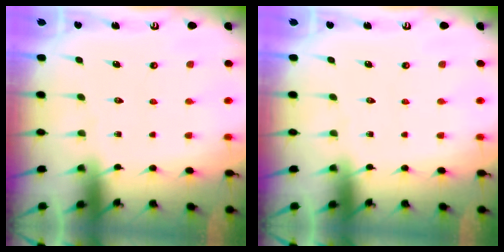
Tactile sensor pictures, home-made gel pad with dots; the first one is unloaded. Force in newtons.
{"total": 0.0}